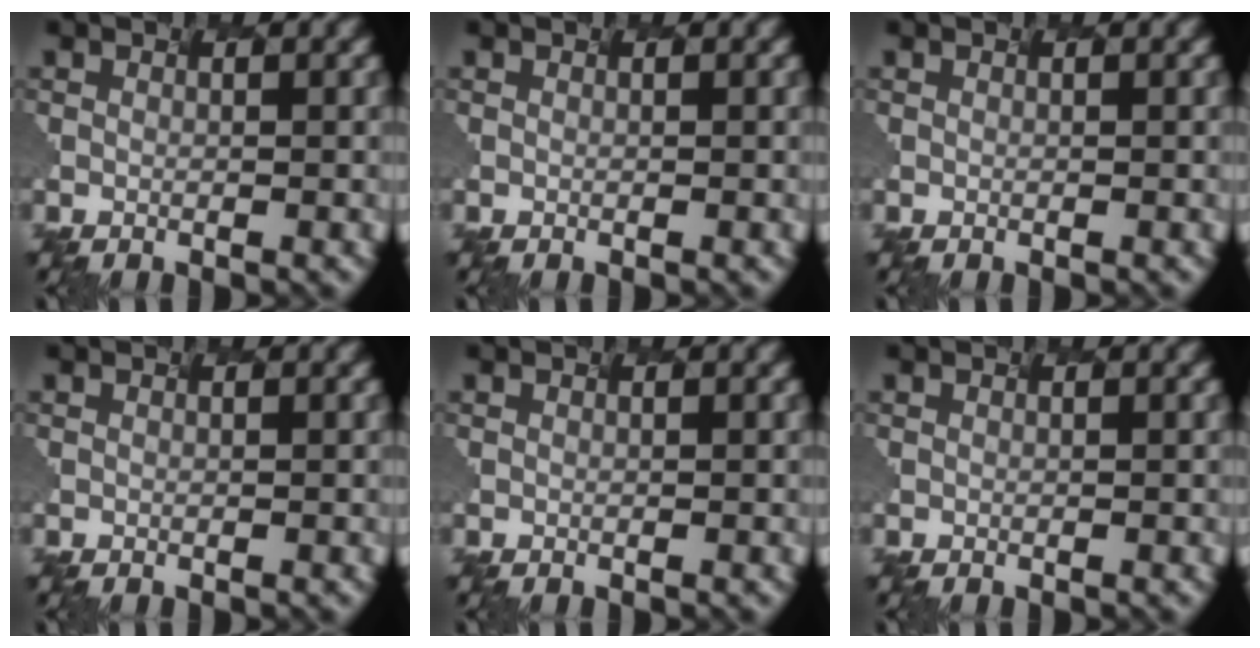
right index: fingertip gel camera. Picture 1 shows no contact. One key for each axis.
{"total": 0.0}
{"total": 0.0}
{"total": 0.0}
{"total": 0.0}
{"total": 0.0}